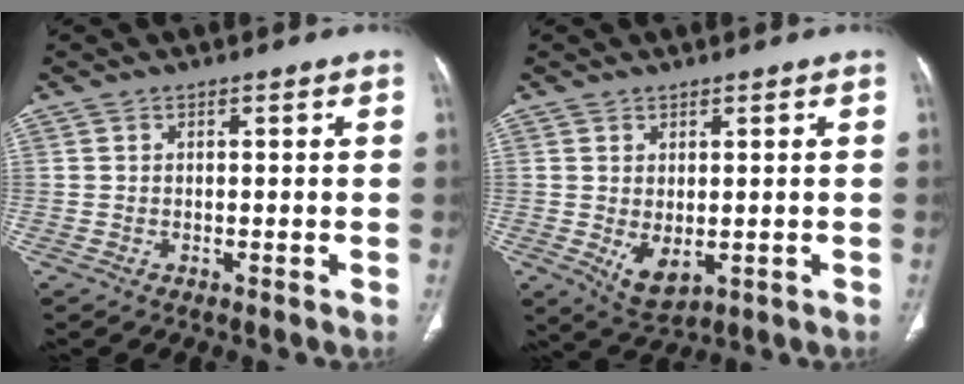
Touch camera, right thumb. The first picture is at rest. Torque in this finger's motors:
{"motor_torque": [-0.37, 0.43, -0.10, 0.02, 0.19]}